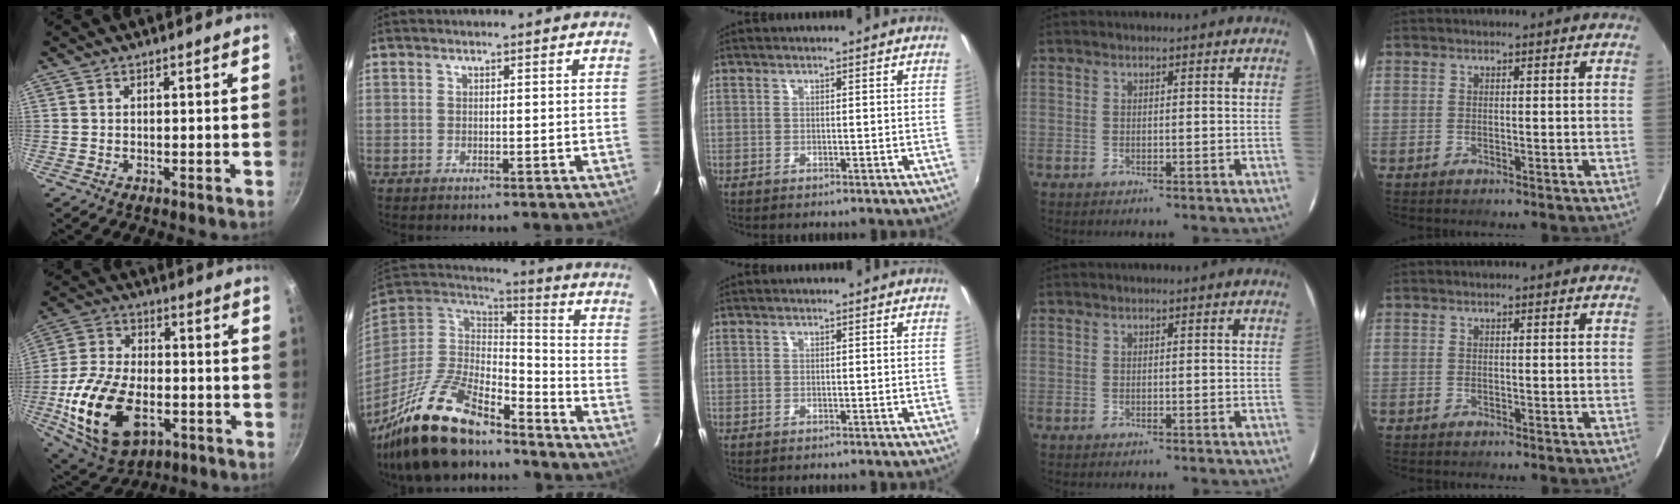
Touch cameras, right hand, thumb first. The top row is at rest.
{"thumb": {"total": 20.7, "force": [-6.1, 12.3, 15.4], "torque": [-0.293, 0.021, -0.100]}, "index": {"total": 23.5, "force": [-17.8, 8.1, 13.1], "torque": [-0.274, -0.026, -0.311]}}